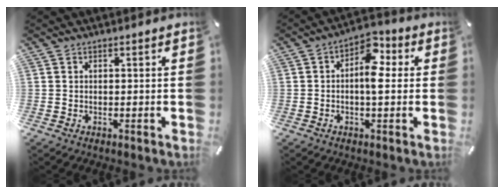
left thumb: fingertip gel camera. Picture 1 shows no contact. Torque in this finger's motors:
{"motor_torque": [-0.01, 0.44, 0.68, -0.41, 0.04]}